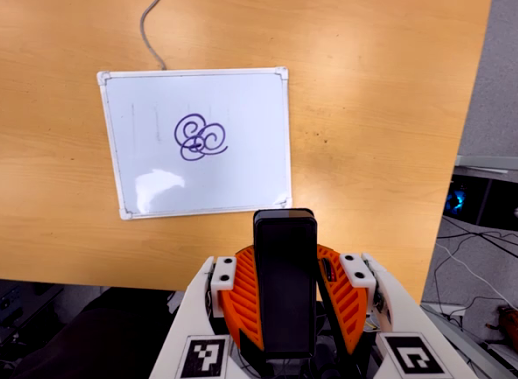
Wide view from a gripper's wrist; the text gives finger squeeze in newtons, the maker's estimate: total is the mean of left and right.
{"total": 6.3, "left": 5.4, "right": 7.3}